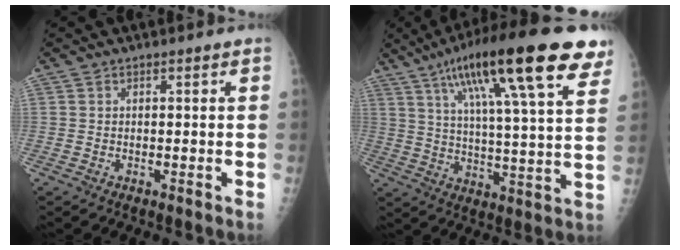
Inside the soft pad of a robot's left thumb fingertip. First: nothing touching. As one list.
[{"total": 26.0, "force": [14.3, 5.3, 21.0], "torque": [-0.321, -0.015, 0.220]}]